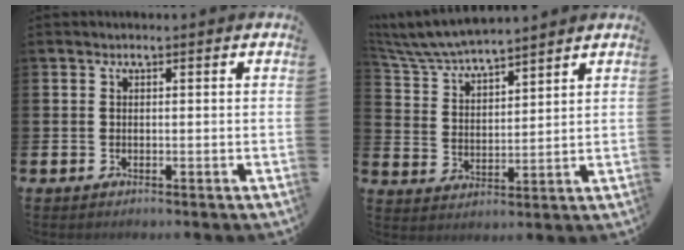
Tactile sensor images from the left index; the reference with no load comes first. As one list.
[{"total": 6.2, "force": [6.1, 0.7, 1.1], "torque": [-0.054, -0.035, 0.107]}]